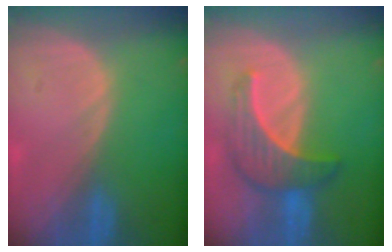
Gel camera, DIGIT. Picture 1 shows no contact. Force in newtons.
{"total": 6.7, "press": 6.7, "slide": 0.7}